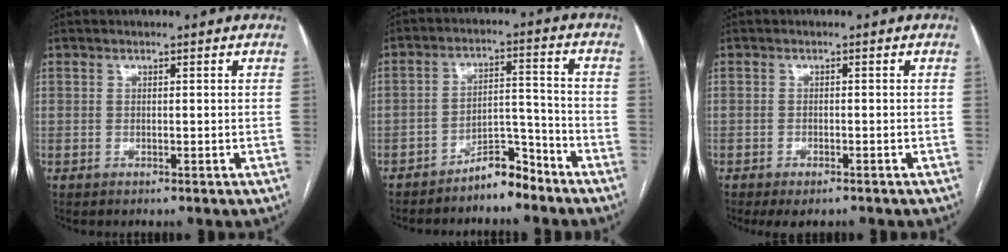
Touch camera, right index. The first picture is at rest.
{"total": 6.1, "force": [-5.3, 1.7, 2.5], "torque": [-0.033, 0.019, -0.091]}
{"total": 2.9, "force": [-2.2, 1.0, 1.6], "torque": [-0.023, -0.005, -0.028]}